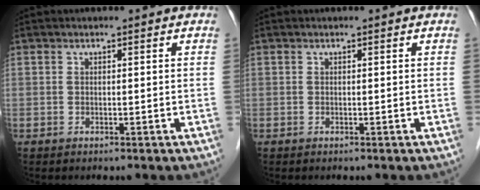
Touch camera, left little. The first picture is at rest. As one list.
[{"total": 0.0}]